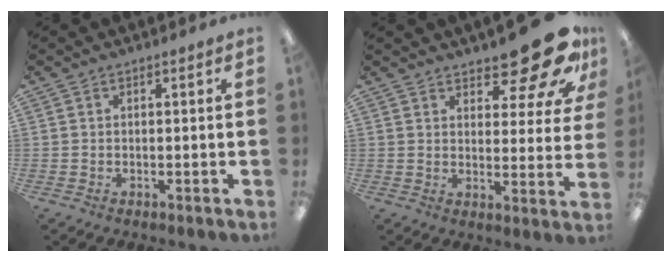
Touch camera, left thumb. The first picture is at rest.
{"total": 16.1, "force": [11.8, 5.6, 9.4], "torque": [-0.117, -0.080, 0.195]}